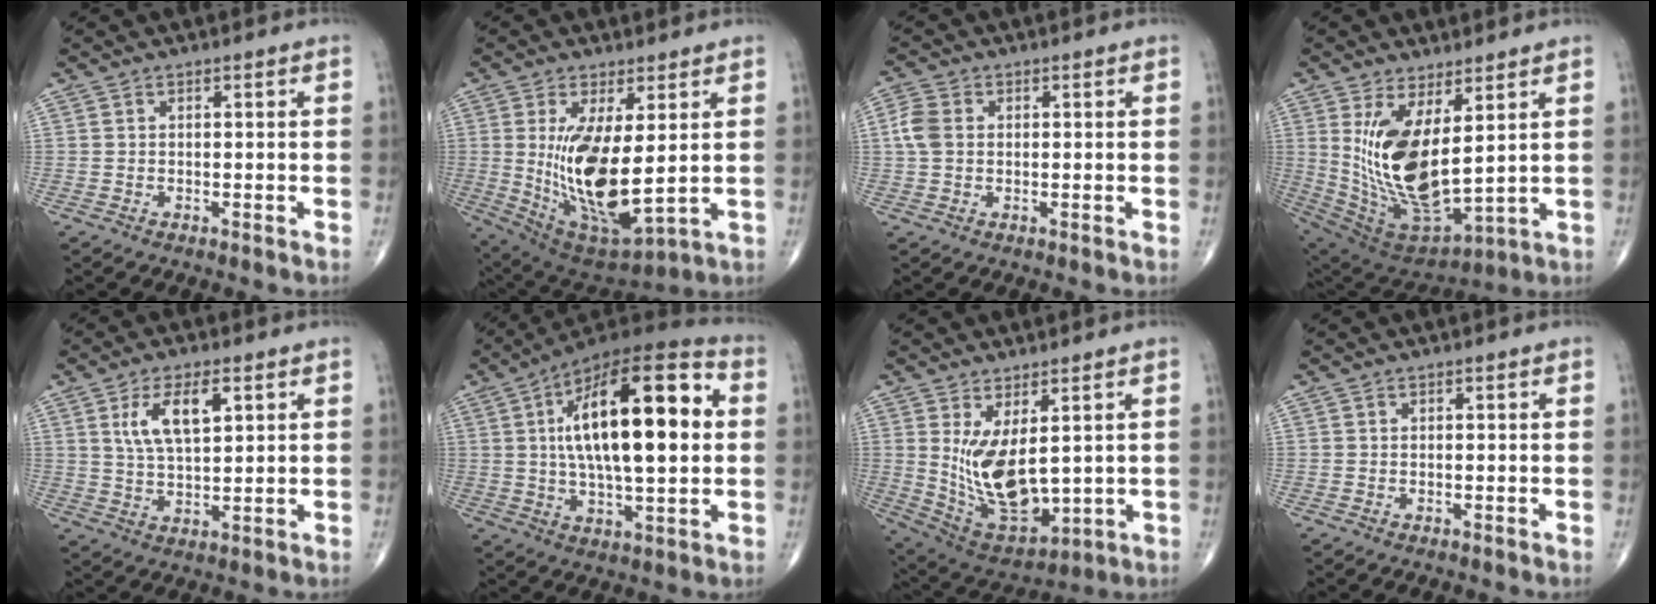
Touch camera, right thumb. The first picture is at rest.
{"total": 16.8, "force": [1.2, 6.4, 15.5], "torque": [-0.279, -0.032, 0.046]}
{"total": 4.3, "force": [0.4, 3.2, 2.9], "torque": [-0.070, 0.008, 0.004]}
{"total": 17.7, "force": [3.8, 7.7, 15.4], "torque": [-0.288, -0.037, 0.099]}
{"total": 8.8, "force": [3.3, 3.7, 7.2], "torque": [-0.128, -0.009, 0.066]}
{"total": 25.1, "force": [3.9, 9.4, 22.9], "torque": [-0.367, 0.015, 0.050]}
{"total": 13.7, "force": [2.0, 6.6, 11.8], "torque": [-0.198, -0.030, 0.064]}
{"total": 0.0}